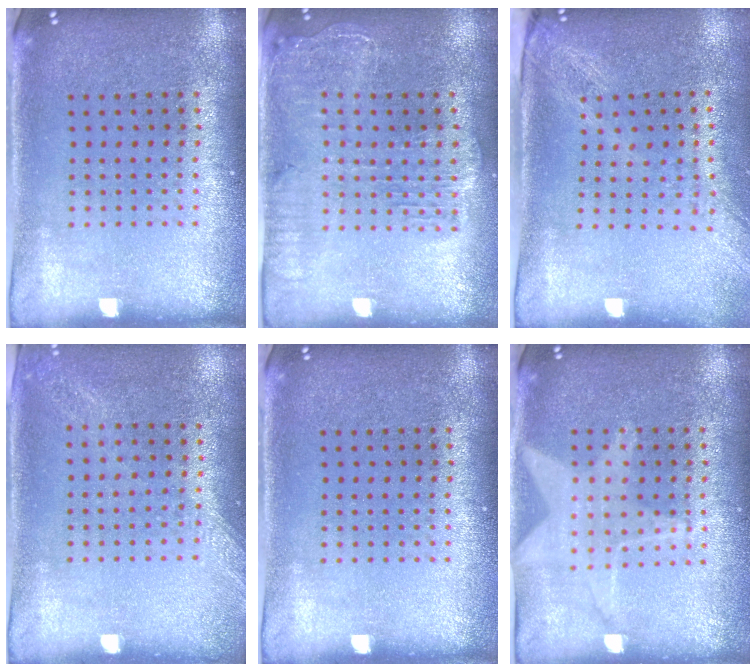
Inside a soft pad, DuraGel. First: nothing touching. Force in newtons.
{"total": 2.0, "press": 1.8, "slide": 0.8}
{"total": 2.0, "press": 1.6, "slide": 1.2}
{"total": 1.4, "press": 1.3, "slide": 0.4}
{"total": 0.0}
{"total": 1.3, "press": 1.2, "slide": 0.3}